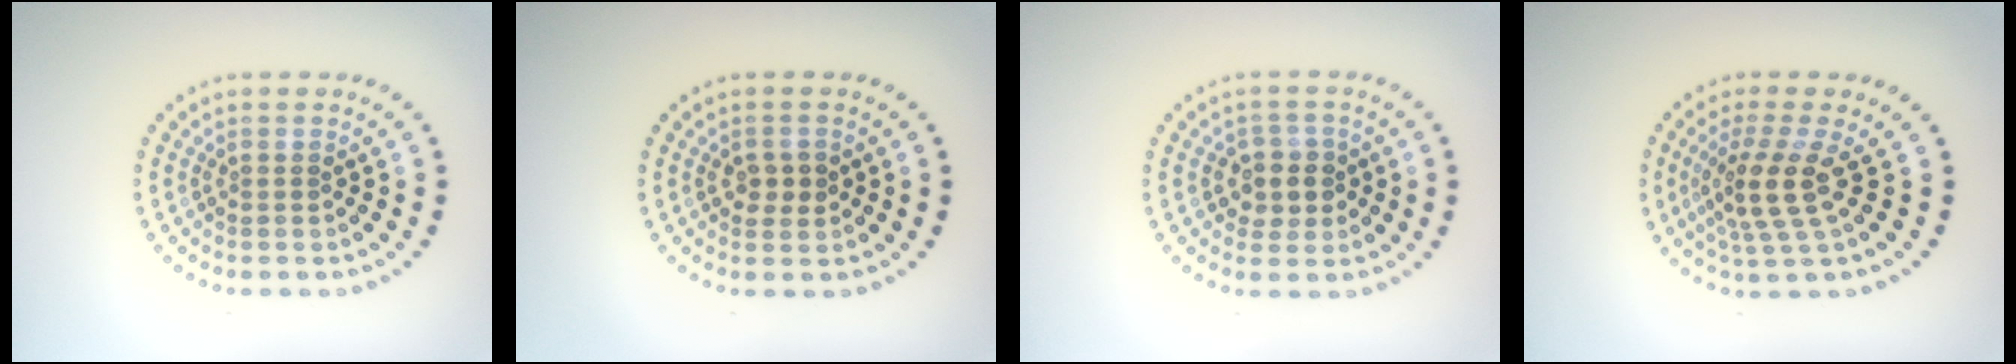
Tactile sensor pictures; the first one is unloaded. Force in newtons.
{"total": 1.8, "press": 1.8, "slide": 0.2}
{"total": 2.6, "press": 2.5, "slide": 0.8}
{"total": 4.0, "press": 3.0, "slide": 2.7}